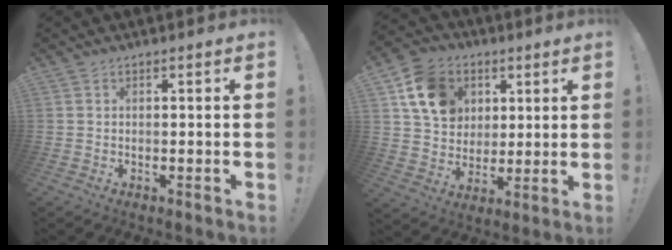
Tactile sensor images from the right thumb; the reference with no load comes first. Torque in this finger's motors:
{"motor_torque": [-0.19, 0.80, 0.53, -0.26, 0.06]}